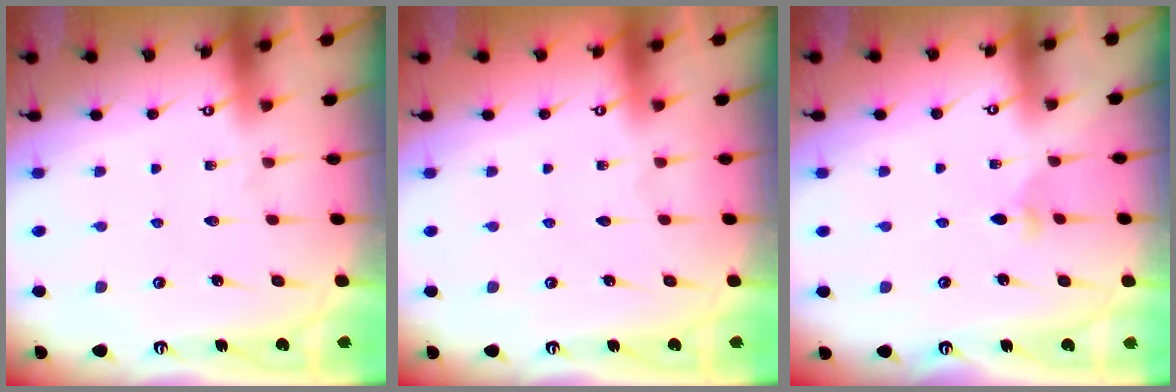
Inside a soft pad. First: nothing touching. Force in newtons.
{"total": 0.0}
{"total": 2.3, "press": 2.3, "slide": 0.5}